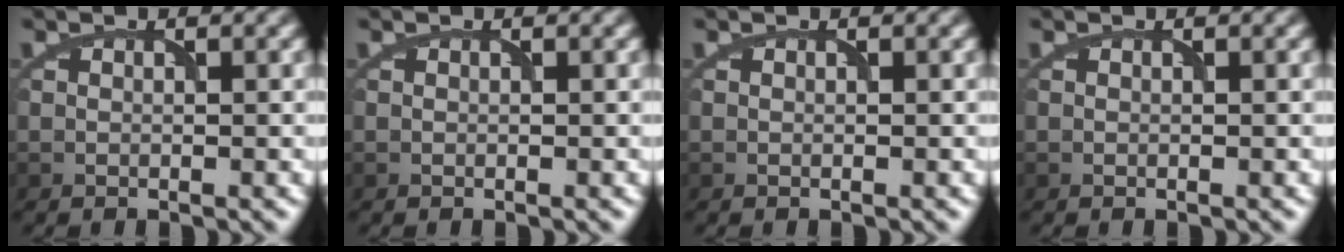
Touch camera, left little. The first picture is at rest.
{"total": 0.0}
{"total": 0.0}
{"total": 0.0}